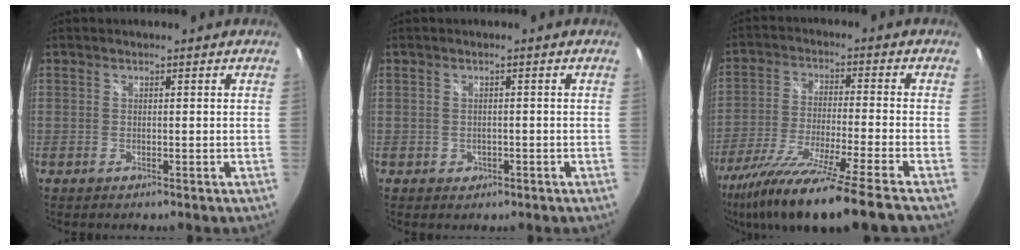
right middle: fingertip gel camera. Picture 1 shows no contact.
{"total": 1.4, "force": [-0.3, 1.3, 0.4], "torque": [-0.007, -0.002, -0.002]}
{"total": 18.7, "force": [-14.6, -0.9, 11.6], "torque": [-0.222, -0.061, -0.250]}